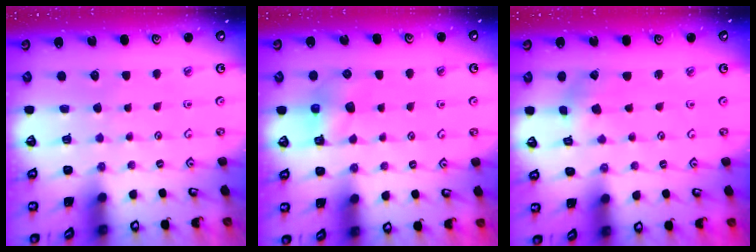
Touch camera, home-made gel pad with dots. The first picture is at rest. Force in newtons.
{"total": 6.8, "press": 6.8, "slide": 0.2}
{"total": 1.5, "press": 1.5, "slide": 0.3}